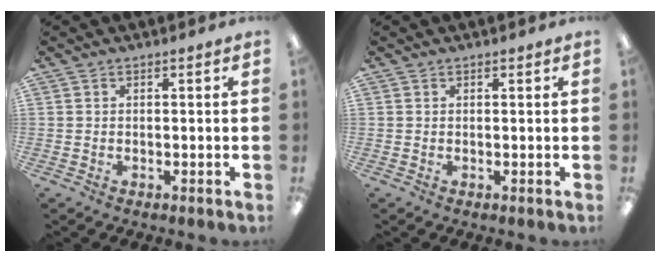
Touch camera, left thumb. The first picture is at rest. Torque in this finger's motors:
{"motor_torque": [0.02, -0.01, -0.20, 0.07, -0.01]}